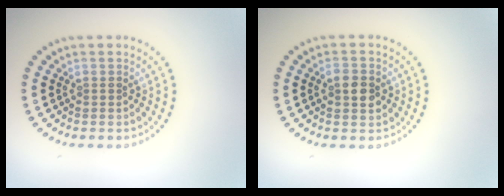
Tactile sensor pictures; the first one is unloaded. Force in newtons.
{"total": 2.0, "press": 2.0, "slide": 0.1}